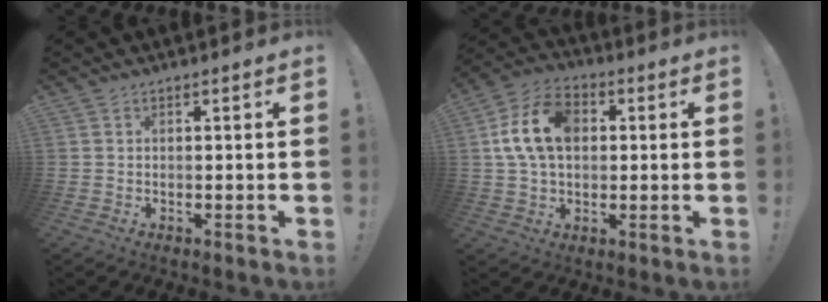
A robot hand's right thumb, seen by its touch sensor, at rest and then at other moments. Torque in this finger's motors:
{"motor_torque": [0.38, 0.43, 0.06, 0.02, 0.06]}